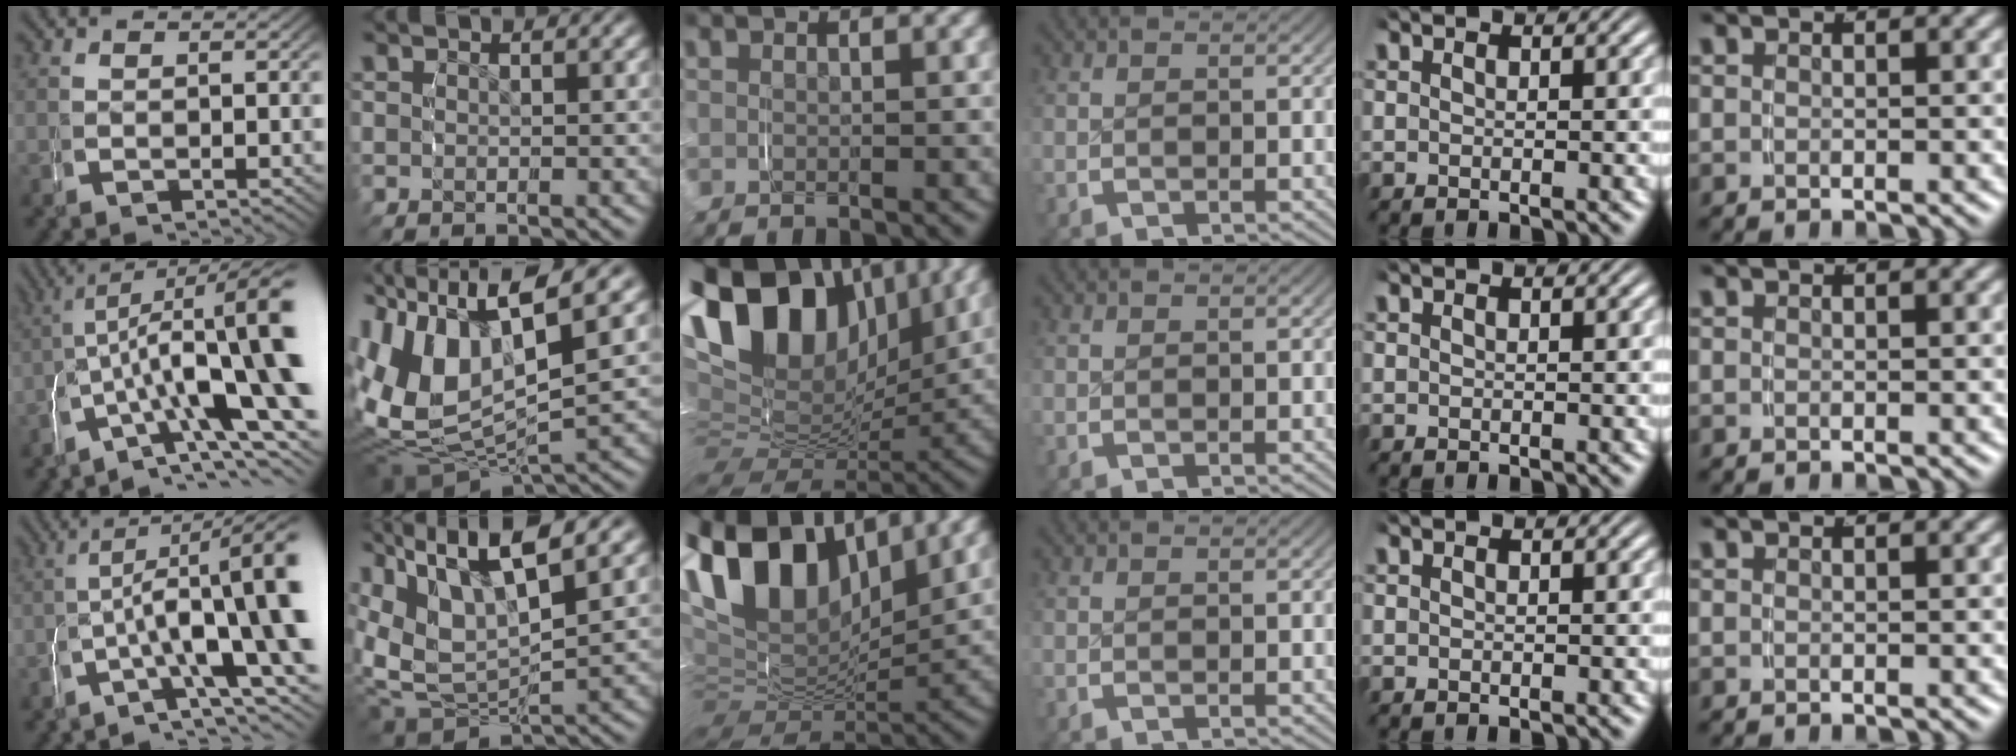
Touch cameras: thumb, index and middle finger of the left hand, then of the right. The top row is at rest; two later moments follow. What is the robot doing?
{"motion": "grasp_and_lifting", "object": "keyboard"}